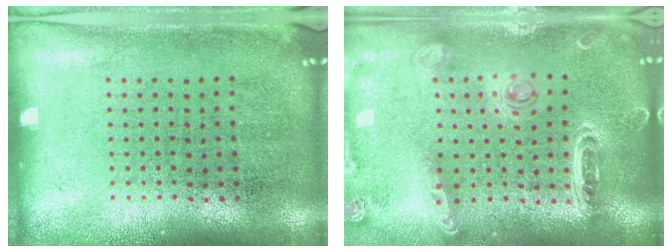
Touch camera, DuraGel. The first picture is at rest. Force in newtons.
{"total": 1.4, "press": 1.4, "slide": 0.0}